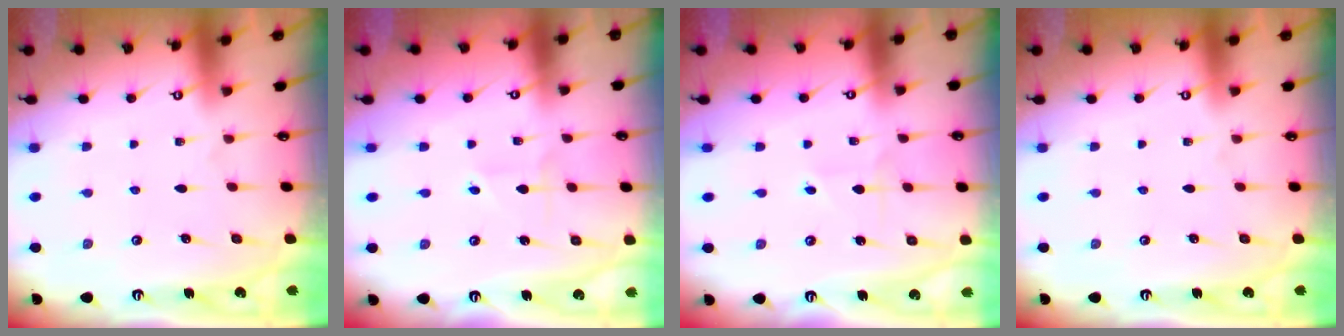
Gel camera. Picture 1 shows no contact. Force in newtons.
{"total": 1.8, "press": 1.8, "slide": 0.1}
{"total": 2.4, "press": 2.4, "slide": 0.2}
{"total": 0.0}